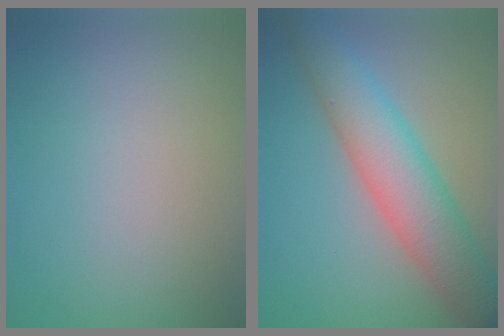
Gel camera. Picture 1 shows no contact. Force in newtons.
{"total": 7.2, "press": 7.2, "slide": 0.3}